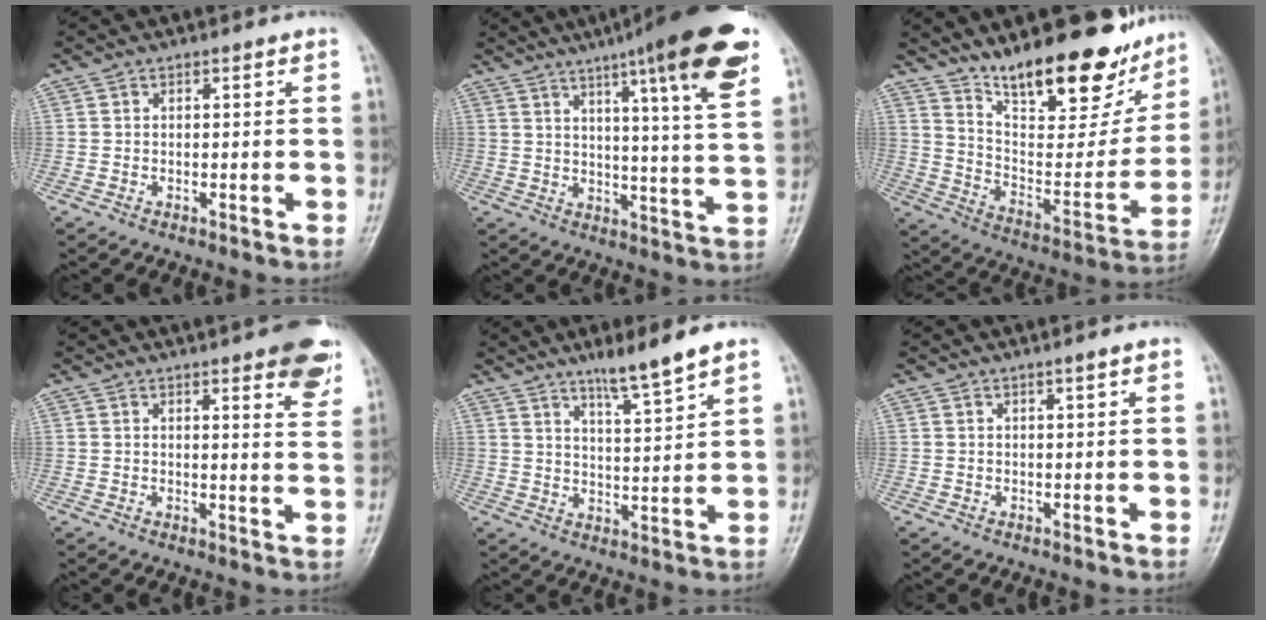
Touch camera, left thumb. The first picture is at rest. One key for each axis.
{"total": 20.9, "fx": 12.3, "fy": 2.1, "fz": 16.8, "tx": -0.223, "ty": -0.038, "tz": 0.161}
{"total": 23.7, "fx": 17.2, "fy": 8.7, "fz": 13.8, "tx": -0.157, "ty": -0.090, "tz": 0.274}
{"total": 9.9, "fx": 5.9, "fy": 2.3, "fz": 7.6, "tx": -0.069, "ty": -0.026, "tz": 0.067}
{"total": 7.8, "fx": 5.8, "fy": 0.1, "fz": 5.2, "tx": -0.087, "ty": -0.042, "tz": 0.102}
{"total": 1.0, "fx": 0.6, "fy": -0.2, "fz": 0.8, "tx": -0.016, "ty": -0.004, "tz": 0.013}